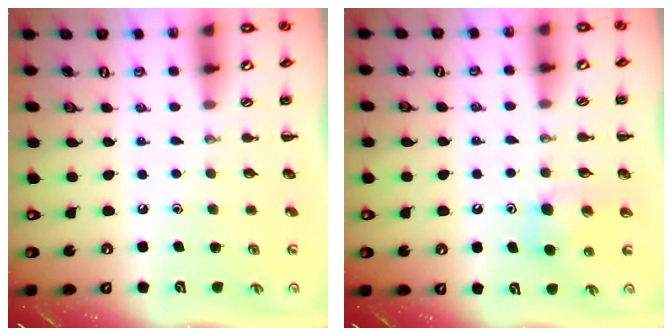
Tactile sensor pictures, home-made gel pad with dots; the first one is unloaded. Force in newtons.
{"total": 5.1, "press": 5.0, "slide": 1.1}